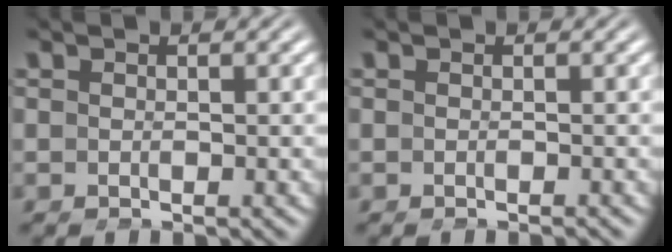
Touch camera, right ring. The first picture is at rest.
{"total": 0.9, "force": [-0.9, 0.2, 0.3], "torque": [-0.006, -0.003, -0.012]}